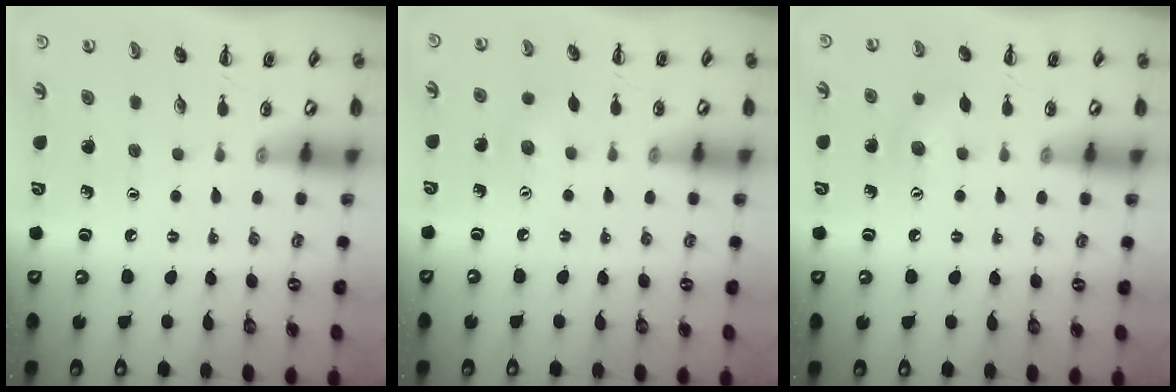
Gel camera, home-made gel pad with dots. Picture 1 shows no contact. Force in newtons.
{"total": 3.8, "press": 3.6, "slide": 0.9}
{"total": 7.2, "press": 7.0, "slide": 1.8}